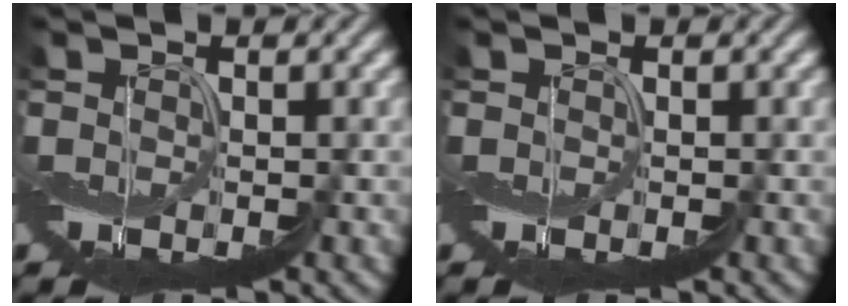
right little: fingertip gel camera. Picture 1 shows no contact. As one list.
[{"total": 0.0}]